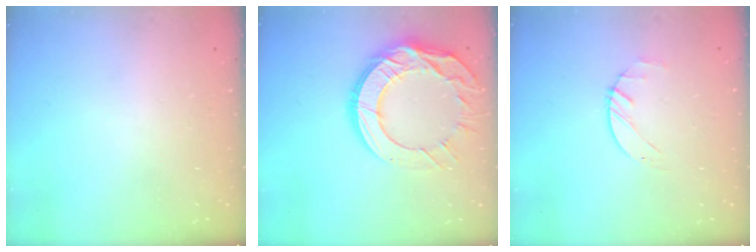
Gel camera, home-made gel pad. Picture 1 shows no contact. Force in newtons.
{"total": 17.2, "press": 17.1, "slide": 1.4}
{"total": 1.4, "press": 1.3, "slide": 0.2}